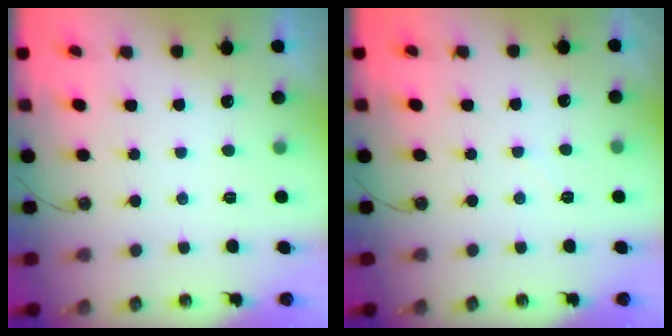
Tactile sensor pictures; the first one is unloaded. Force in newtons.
{"total": 2.5, "press": 2.5, "slide": 0.4}